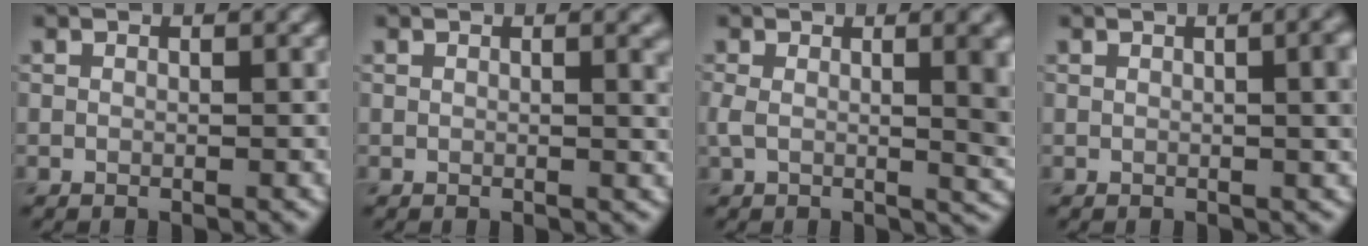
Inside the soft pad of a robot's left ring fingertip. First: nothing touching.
{"total": 2.6, "force": [1.1, 1.0, 2.1], "torque": [-0.015, 0.003, 0.015]}
{"total": 7.7, "force": [0.9, 3.1, 6.9], "torque": [-0.086, -0.005, 0.015]}
{"total": 5.2, "force": [1.0, 2.1, 4.6], "torque": [-0.029, 0.013, 0.013]}